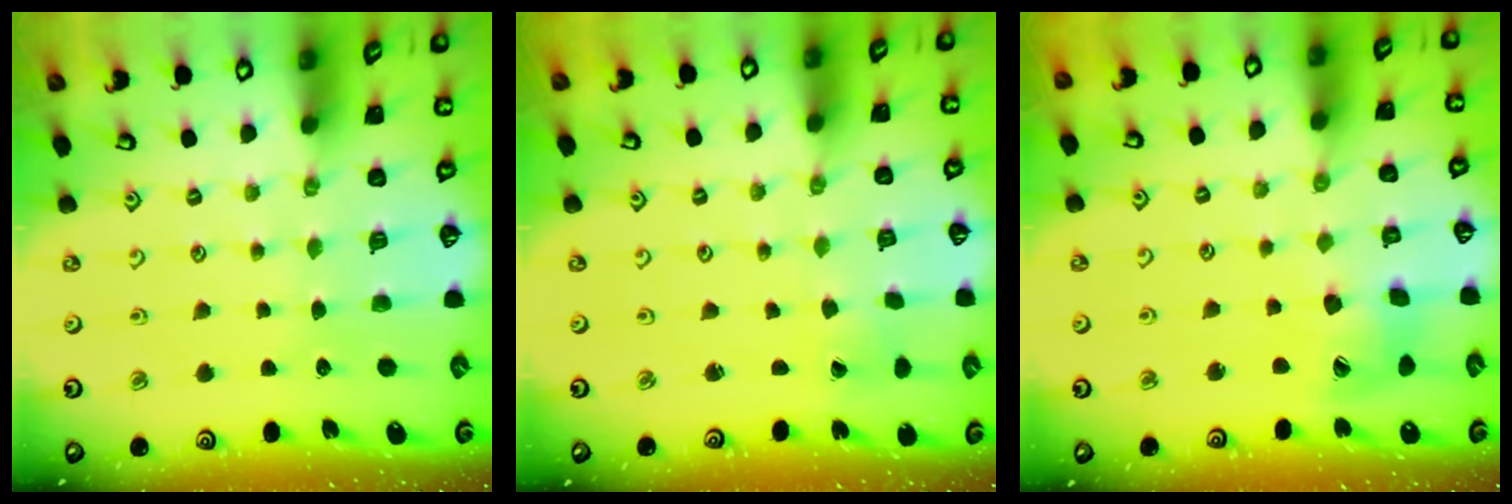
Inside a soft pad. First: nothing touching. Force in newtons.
{"total": 1.2, "press": 1.2, "slide": 0.4}
{"total": 15.2, "press": 15.0, "slide": 2.2}